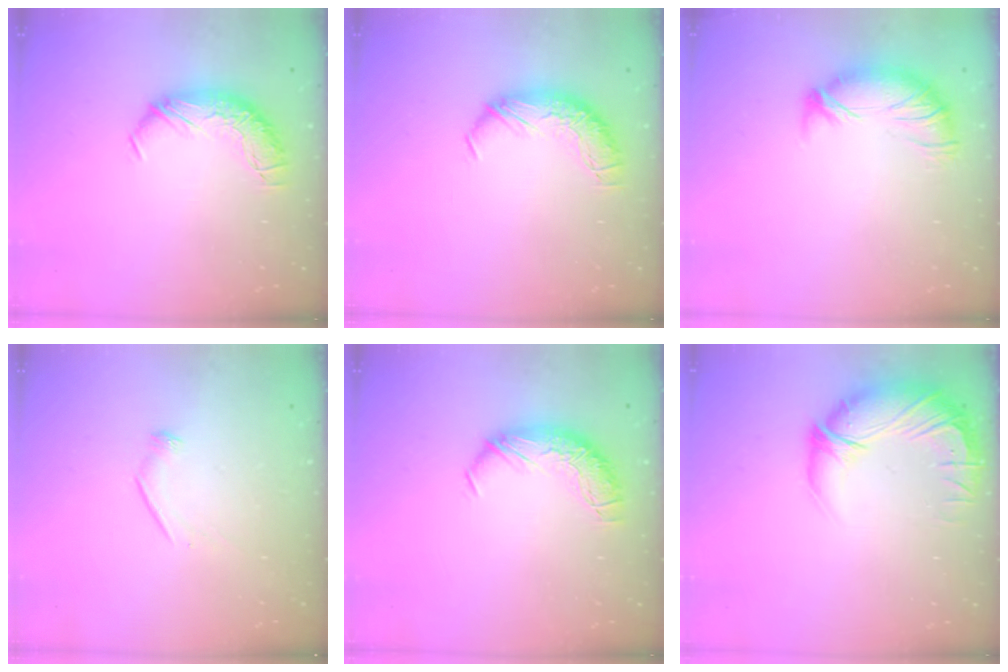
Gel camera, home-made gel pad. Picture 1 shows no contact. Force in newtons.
{"total": 0.0}
{"total": 3.4, "press": 3.0, "slide": 1.6}
{"total": 6.9, "press": 6.9, "slide": 0.9}
{"total": 0.0}
{"total": 3.7, "press": 1.1, "slide": 3.5}